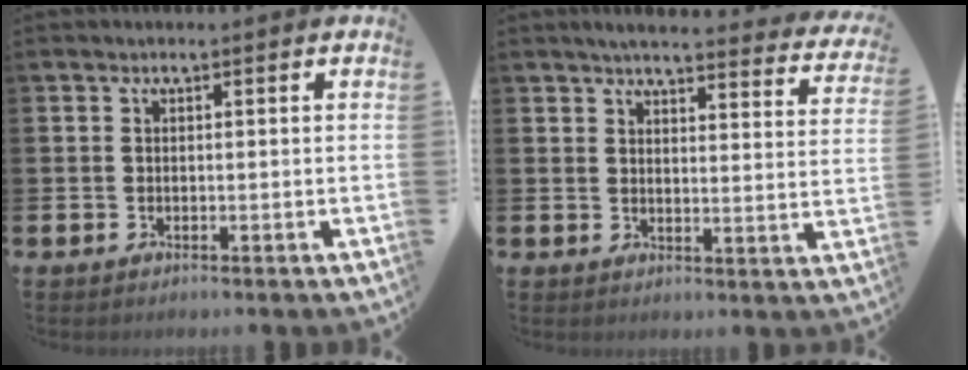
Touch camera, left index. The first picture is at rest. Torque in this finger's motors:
{"motor_torque": [0.87, -1.26, 0.43, 0.07]}